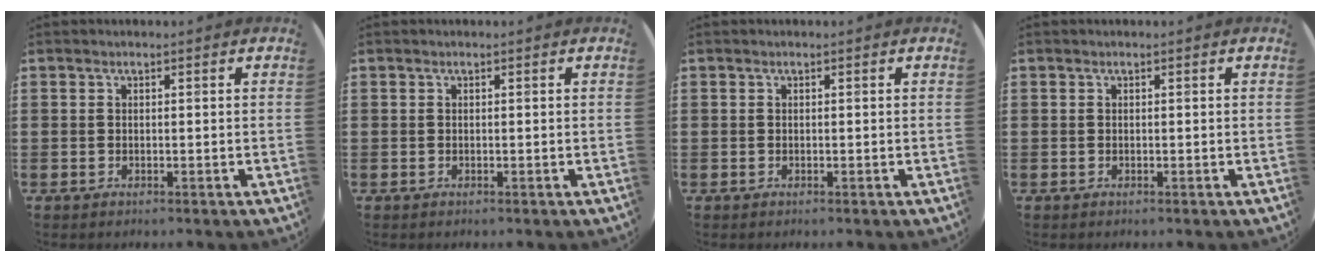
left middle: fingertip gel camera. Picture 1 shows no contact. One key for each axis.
{"total": 0.0}
{"total": 0.0}
{"total": 0.0}